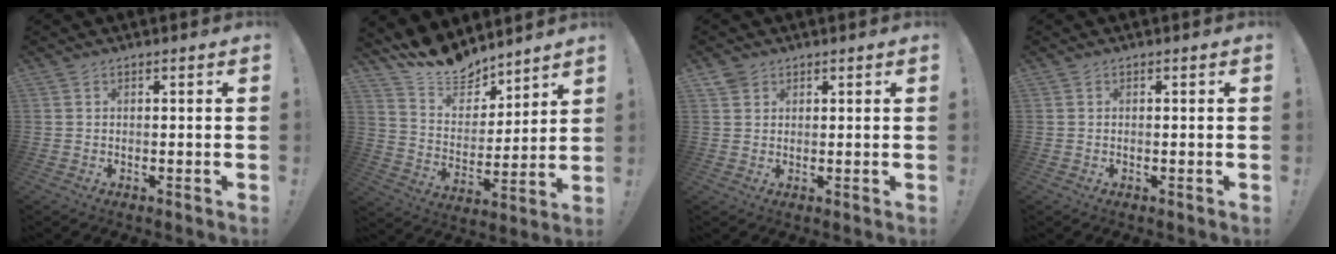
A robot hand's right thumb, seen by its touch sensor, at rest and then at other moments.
{"total": 12.0, "force": [11.0, 4.3, 2.4], "torque": [-0.064, -0.097, 0.205]}
{"total": 2.5, "force": [1.8, 1.7, 0.4], "torque": [-0.002, -0.007, 0.031]}
{"total": 0.0}